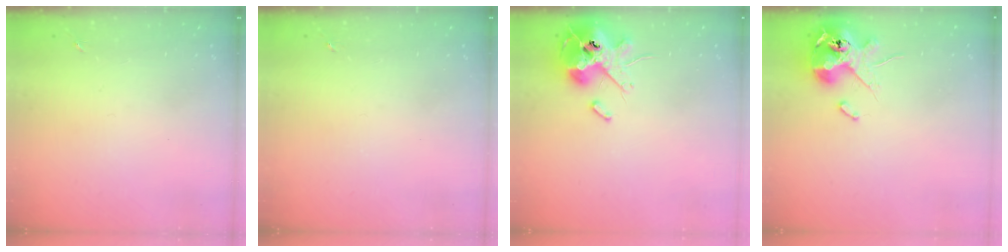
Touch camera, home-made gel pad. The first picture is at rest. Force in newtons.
{"total": 0.0}
{"total": 13.9, "press": 13.7, "slide": 2.3}
{"total": 12.7, "press": 12.5, "slide": 2.1}